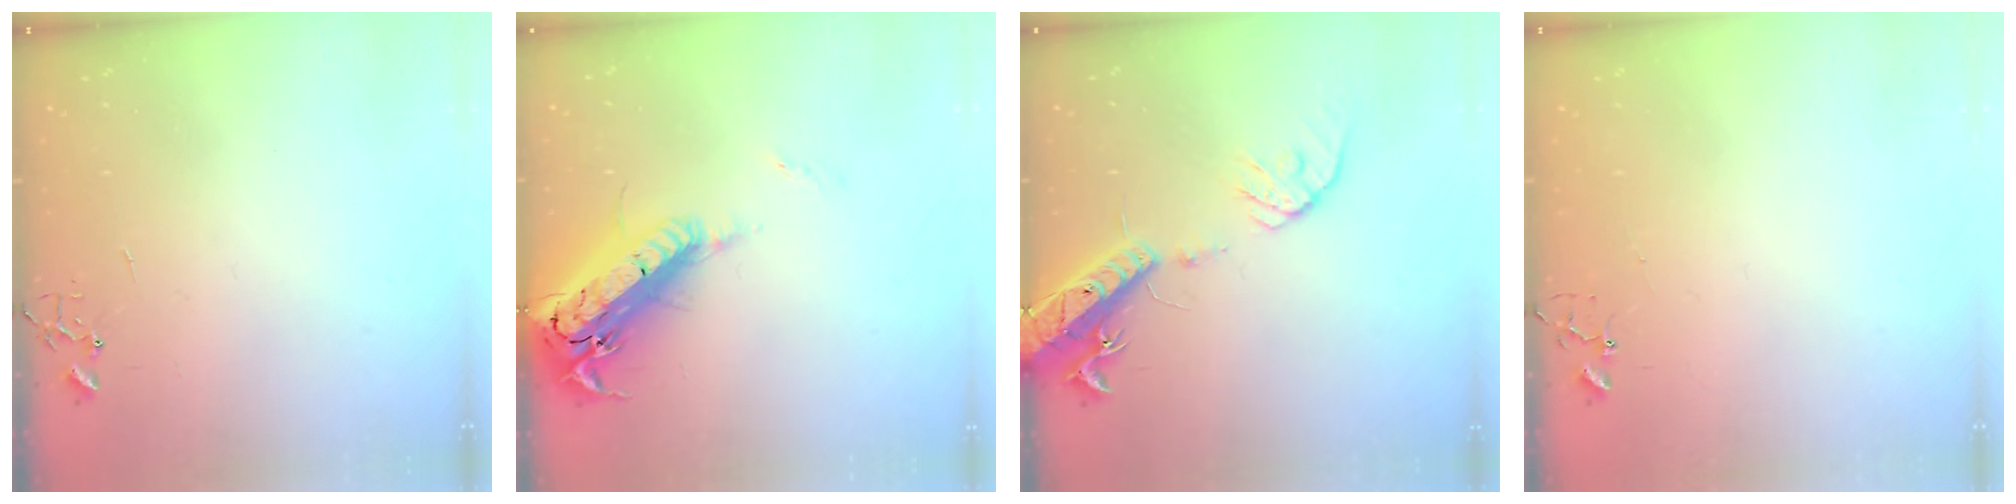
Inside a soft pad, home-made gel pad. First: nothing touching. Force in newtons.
{"total": 22.8, "press": 22.3, "slide": 4.6}
{"total": 16.0, "press": 15.7, "slide": 3.3}
{"total": 3.9, "press": 3.8, "slide": 0.2}